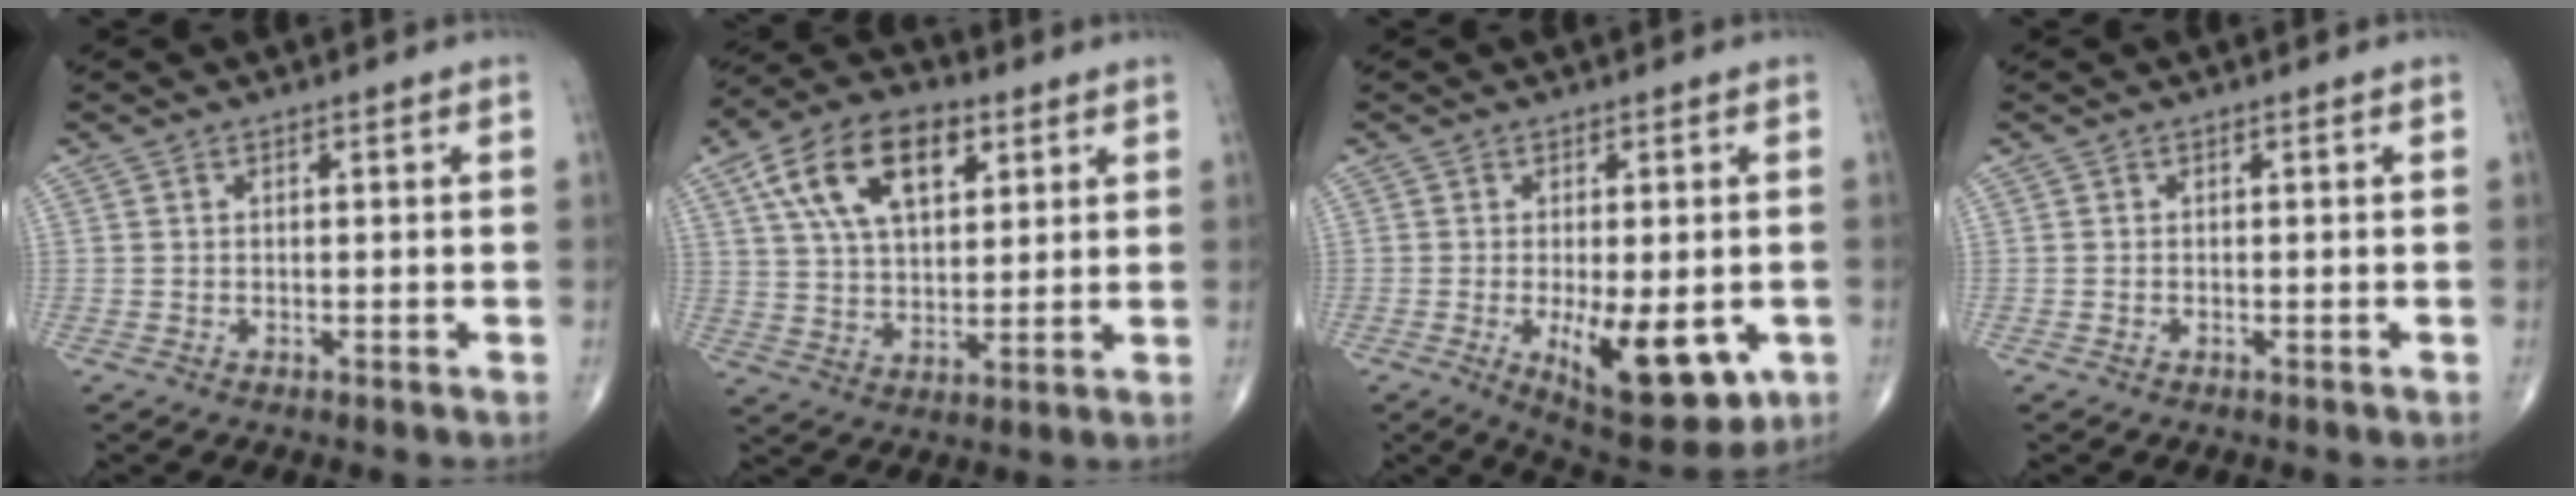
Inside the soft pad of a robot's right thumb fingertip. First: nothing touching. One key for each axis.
{"total": 15.8, "fx": 6.6, "fy": 8.9, "fz": 11.3, "tx": -0.173, "ty": -0.006, "tz": 0.115}
{"total": 13.8, "fx": -3.7, "fy": 5.7, "fz": 12.0, "tx": -0.155, "ty": -0.020, "tz": -0.038}
{"total": 0.0}